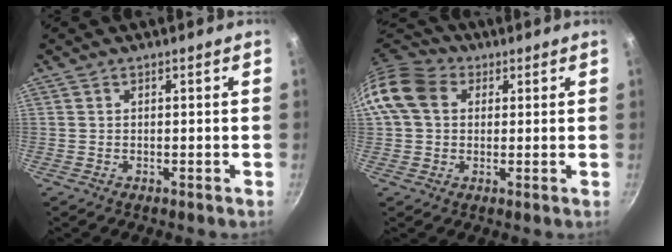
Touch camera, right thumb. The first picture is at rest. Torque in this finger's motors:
{"motor_torque": [0.17, 0.27, 0.74, -0.44, 0.29]}